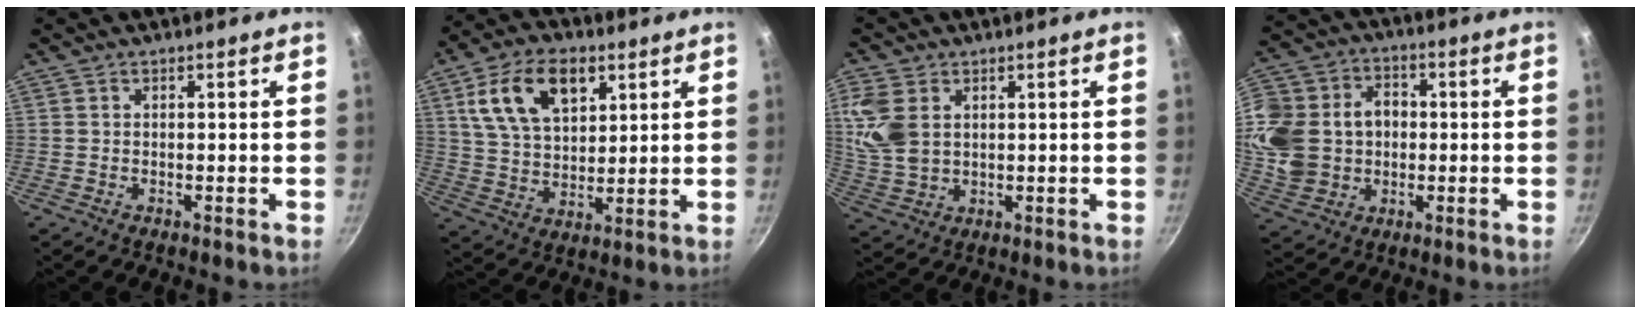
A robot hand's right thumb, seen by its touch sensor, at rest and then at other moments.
{"total": 15.1, "force": [6.3, 9.1, 10.2], "torque": [-0.156, -0.012, 0.114]}
{"total": 9.1, "force": [2.5, 6.2, 6.2], "torque": [-0.127, -0.009, 0.057]}
{"total": 21.3, "force": [0.8, 17.8, 11.8], "torque": [-0.261, 0.037, 0.024]}